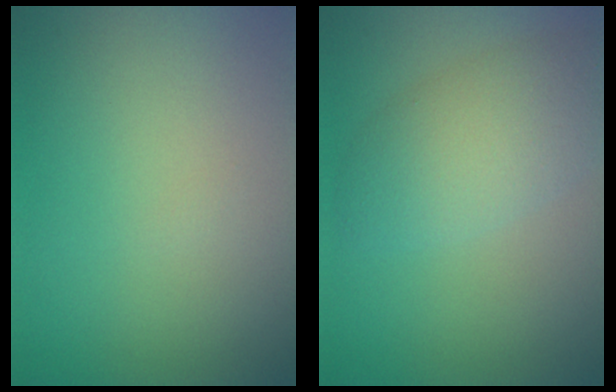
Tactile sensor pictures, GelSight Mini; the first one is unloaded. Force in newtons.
{"total": 4.5, "press": 4.5, "slide": 0.2}